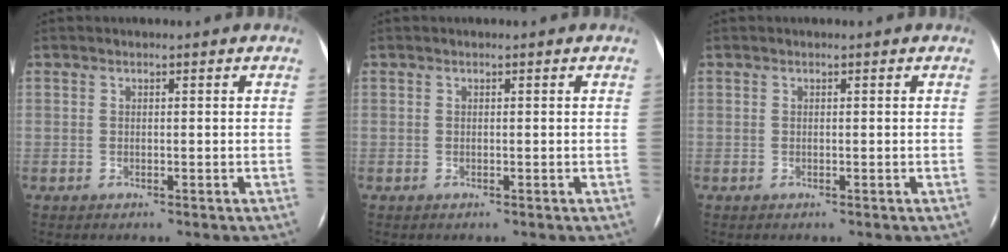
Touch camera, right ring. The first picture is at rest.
{"total": 0.0}
{"total": 0.0}